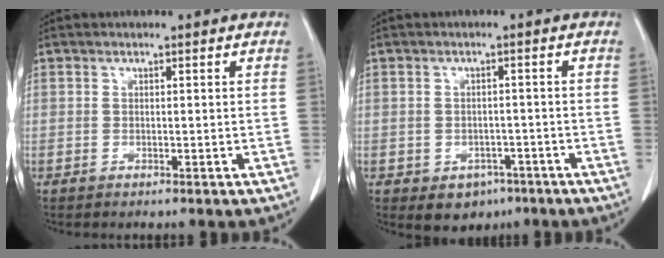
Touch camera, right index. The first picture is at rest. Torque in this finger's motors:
{"motor_torque": [0.01, -0.02, -0.03, -0.01]}